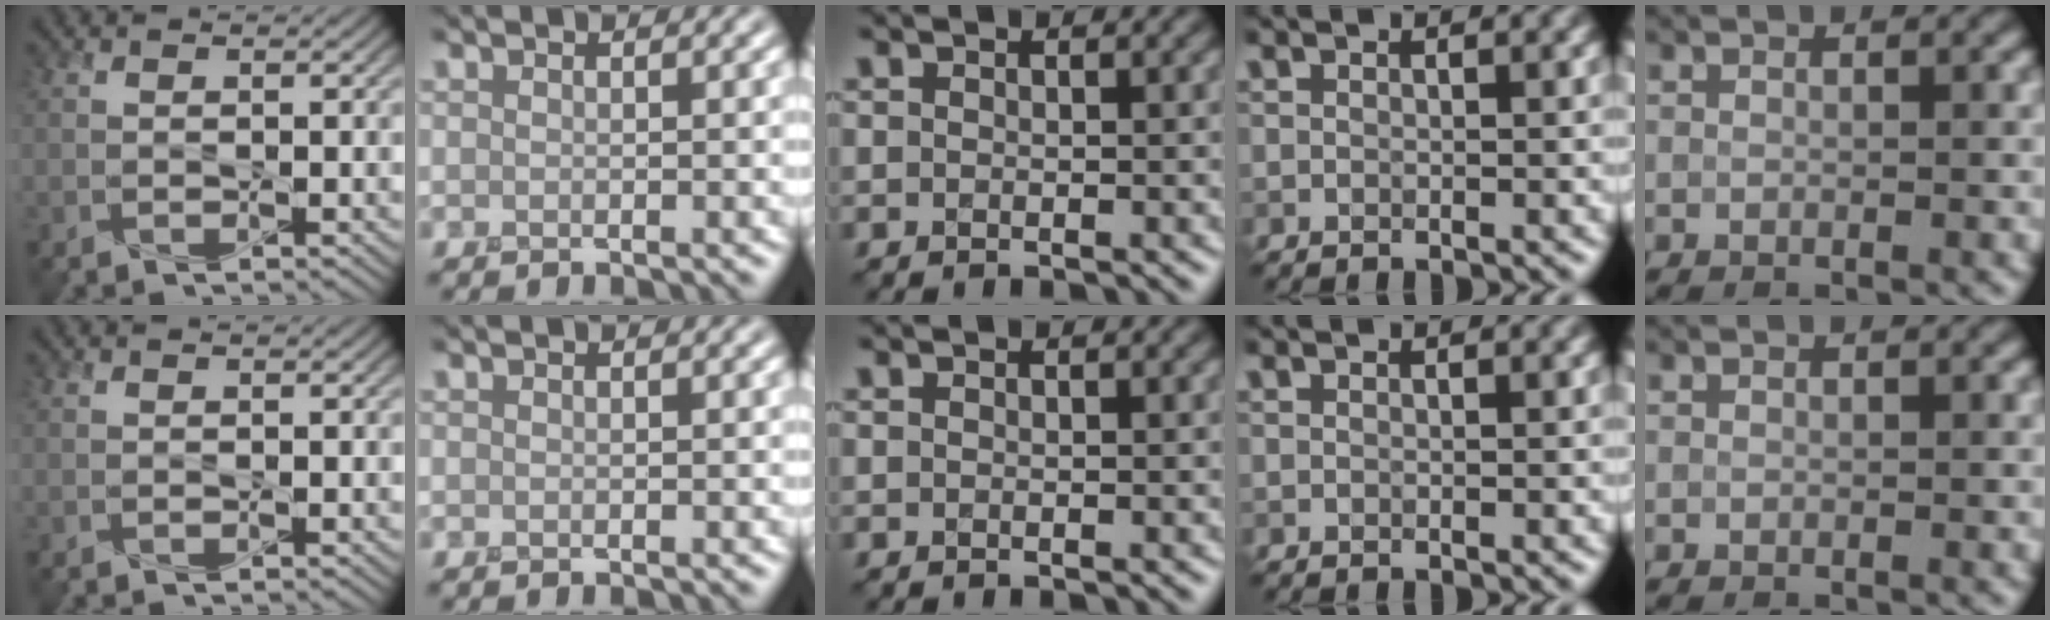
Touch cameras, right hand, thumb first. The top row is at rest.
{}